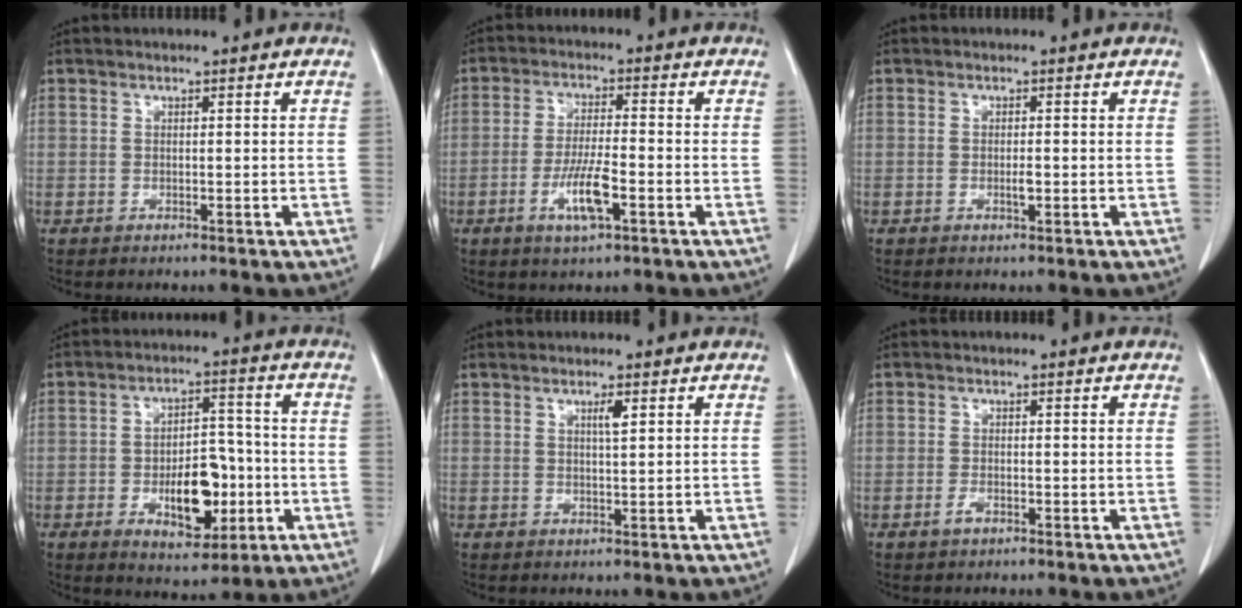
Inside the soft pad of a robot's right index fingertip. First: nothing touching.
{"total": 6.9, "force": [-2.8, 1.1, 6.2], "torque": [-0.123, -0.006, -0.048]}
{"total": 1.1, "force": [-0.3, 0.2, 1.1], "torque": [-0.023, 0.000, -0.004]}
{"total": 10.7, "force": [-3.0, 5.2, 8.9], "torque": [-0.142, 0.013, -0.039]}
{"total": 1.6, "force": [0.7, 0.0, 1.5], "torque": [-0.028, -0.002, 0.012]}
{"total": 1.4, "force": [-0.9, 0.5, 0.9], "torque": [-0.022, -0.001, -0.015]}